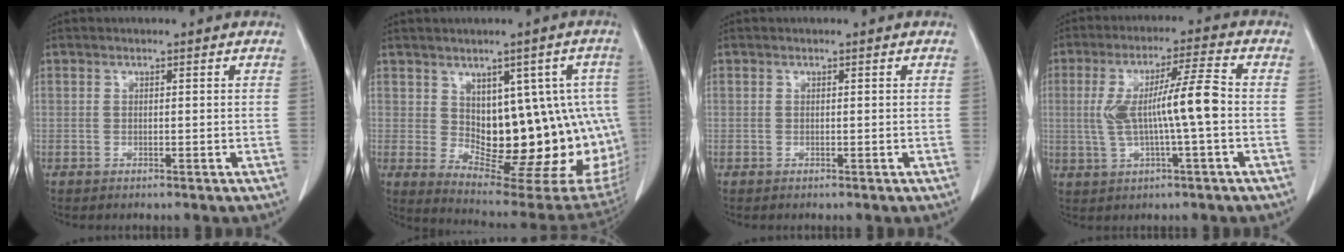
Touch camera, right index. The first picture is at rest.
{"total": 18.0, "force": [0.4, 8.8, 15.7], "torque": [-0.150, 0.013, 0.031]}
{"total": 0.0}
{"total": 9.7, "force": [-0.4, 0.4, 9.7], "torque": [-0.185, 0.017, -0.008]}